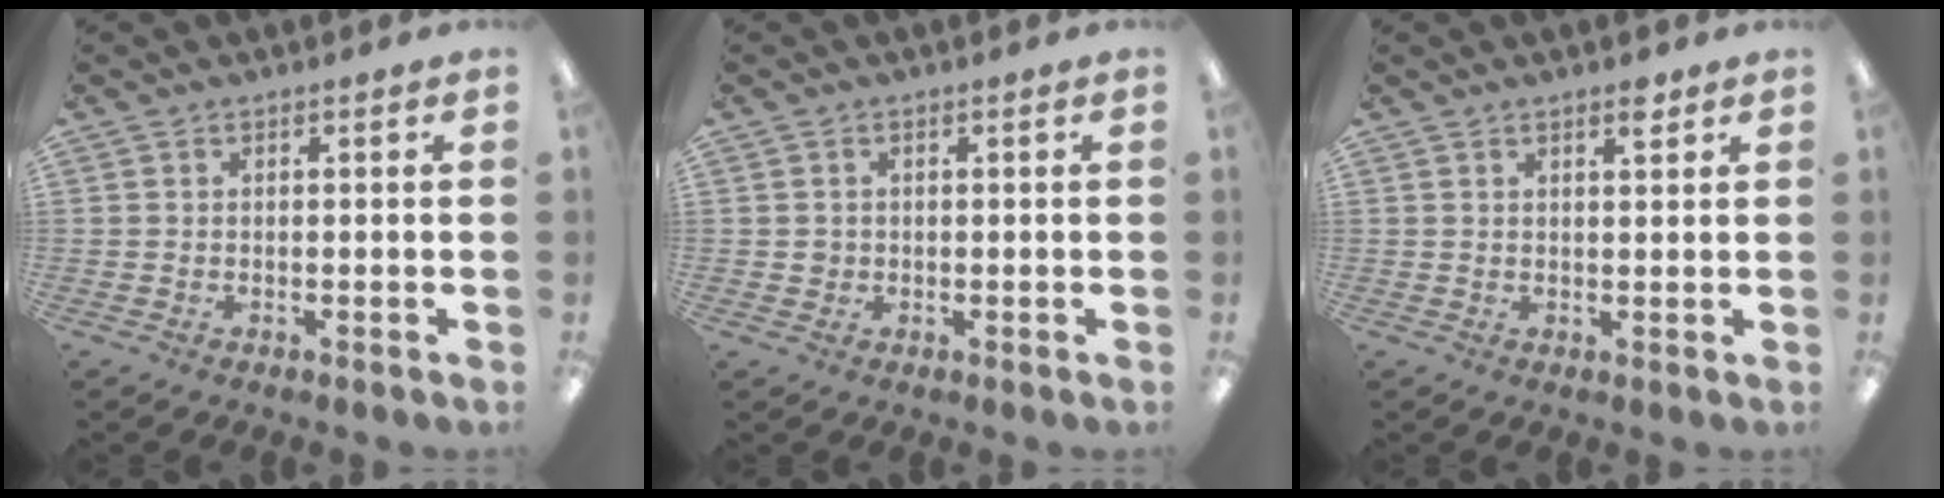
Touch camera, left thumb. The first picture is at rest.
{"total": 1.4, "force": [0.1, 1.4, 0.3], "torque": [-0.007, 0.006, 0.000]}
{"total": 2.7, "force": [2.1, 0.7, 1.5], "torque": [-0.017, -0.005, 0.033]}